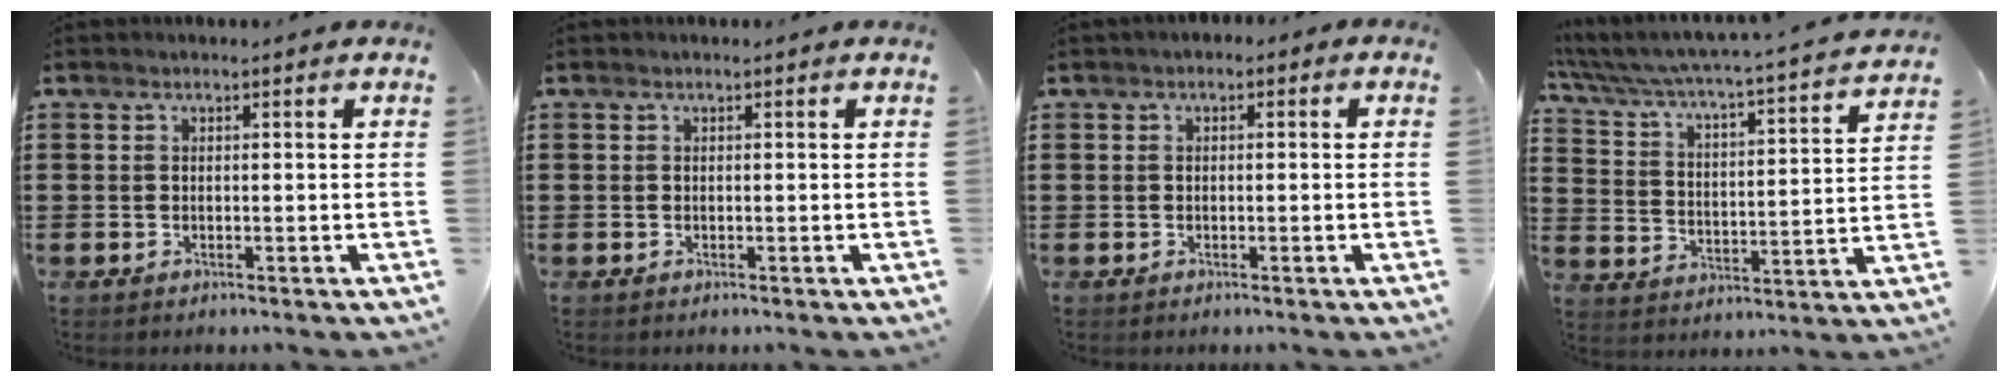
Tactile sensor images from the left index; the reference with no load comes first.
{"total": 0.0}
{"total": 1.0, "force": [-0.6, 0.7, 0.3], "torque": [-0.008, 0.002, -0.013]}
{"total": 3.4, "force": [3.1, -0.3, 1.5], "torque": [-0.050, -0.040, 0.039]}